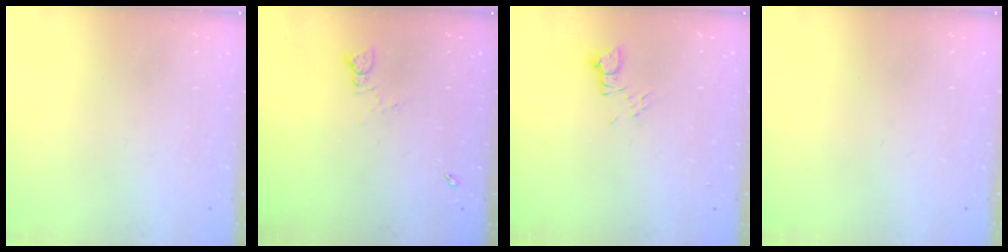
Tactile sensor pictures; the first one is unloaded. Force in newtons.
{"total": 2.1, "press": 2.1, "slide": 0.3}
{"total": 2.4, "press": 2.4, "slide": 0.1}
{"total": 0.0}